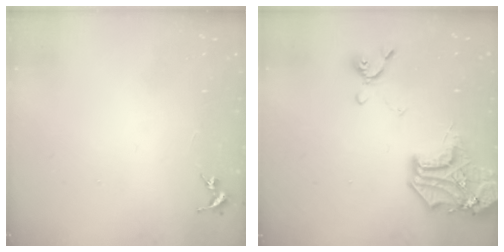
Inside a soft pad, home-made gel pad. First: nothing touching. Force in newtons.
{"total": 17.6, "press": 17.6, "slide": 1.5}